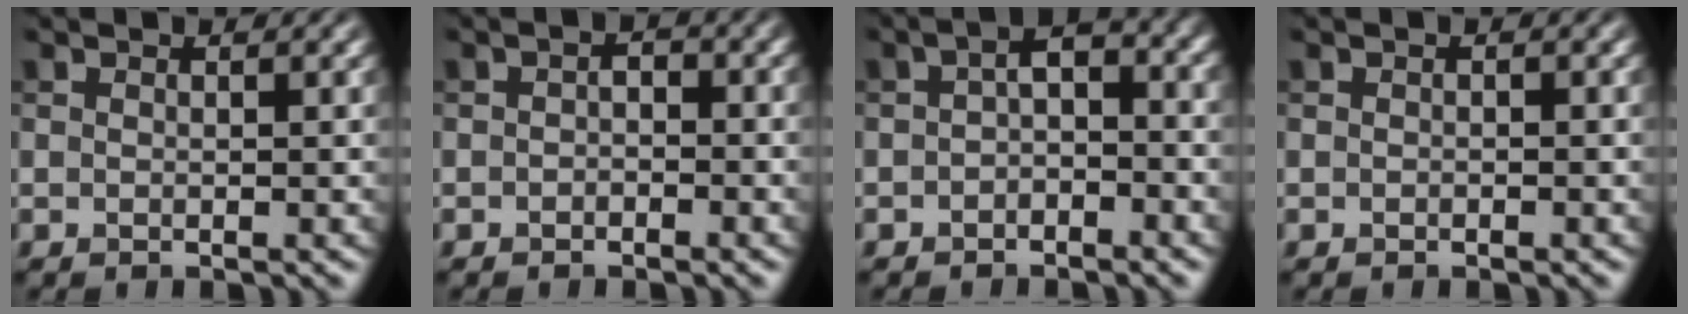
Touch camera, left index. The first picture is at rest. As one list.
[{"total": 1.1, "force": [-0.6, 0.7, 0.6], "torque": [-0.013, 0.003, -0.014]}, {"total": 3.0, "force": [-0.9, 1.6, 2.3], "torque": [-0.038, 0.010, -0.024]}, {"total": 0.0}]